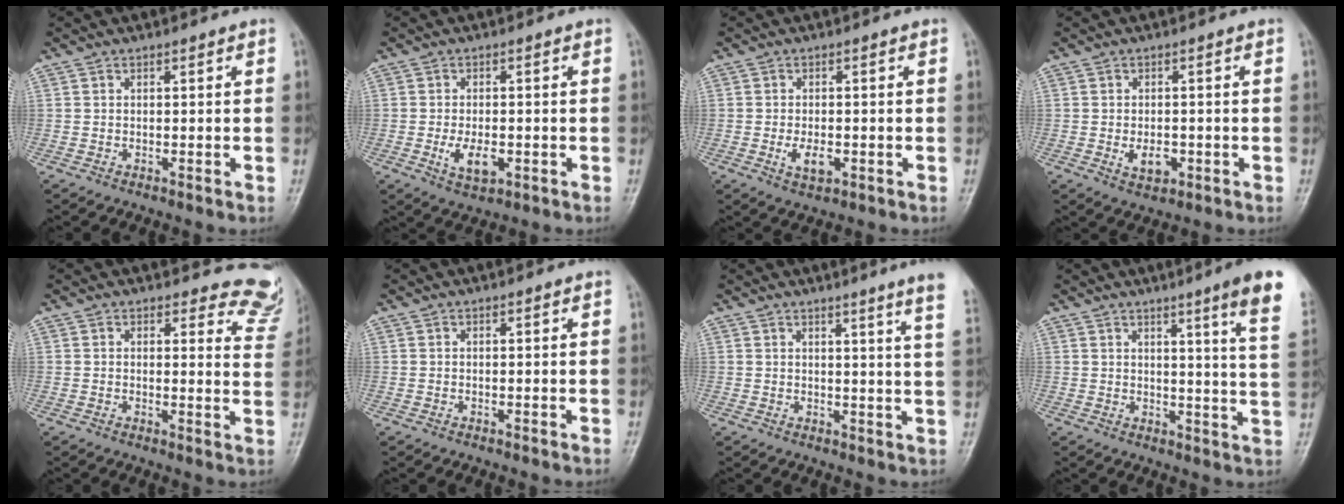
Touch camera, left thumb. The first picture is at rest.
{"total": 5.0, "force": [-1.3, 2.7, 4.1], "torque": [-0.069, -0.004, -0.017]}
{"total": 3.8, "force": [-1.1, 2.0, 3.0], "torque": [-0.052, -0.003, -0.014]}
{"total": 3.9, "force": [-1.0, 2.5, 2.9], "torque": [-0.039, -0.001, -0.010]}
{"total": 9.9, "force": [9.4, 3.2, -0.5], "torque": [0.065, -0.084, 0.060]}
{"total": 0.0}
{"total": 8.4, "force": [6.1, -1.0, 5.7], "torque": [-0.069, -0.032, 0.054]}
{"total": 11.5, "force": [6.8, -0.2, 9.2], "torque": [-0.116, -0.034, 0.073]}